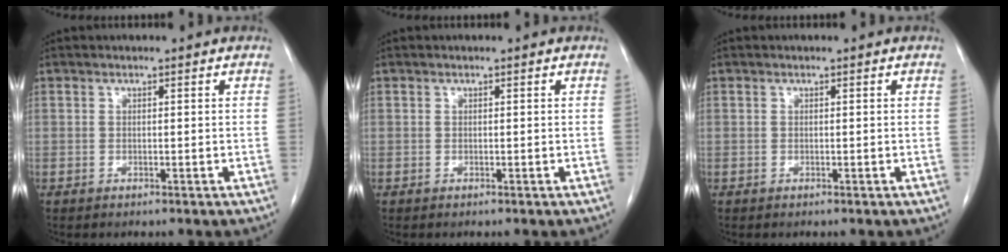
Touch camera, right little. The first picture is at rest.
{"total": 0.0}
{"total": 0.0}